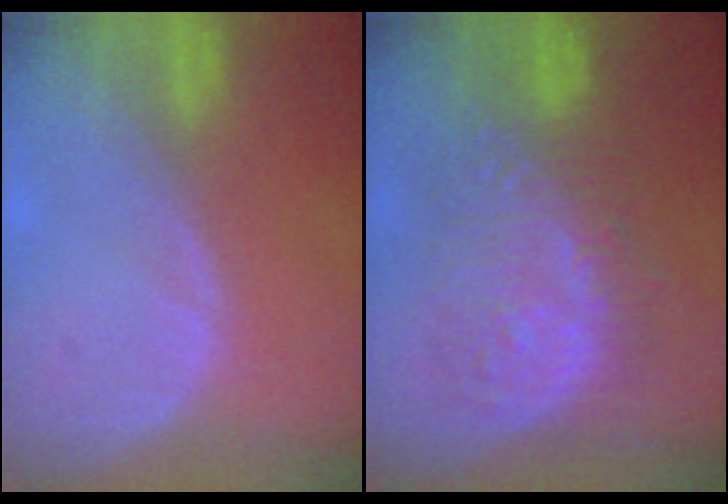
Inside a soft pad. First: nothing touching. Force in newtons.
{"total": 9.9, "press": 9.9, "slide": 0.5}